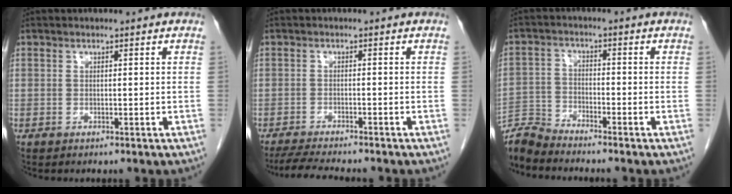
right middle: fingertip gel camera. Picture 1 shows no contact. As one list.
[{"total": 7.3, "force": [-6.5, 0.4, 3.2], "torque": [-0.052, -0.020, -0.106]}, {"total": 6.4, "force": [-6.4, -0.4, 0.2], "torque": [-0.006, -0.002, -0.125]}]